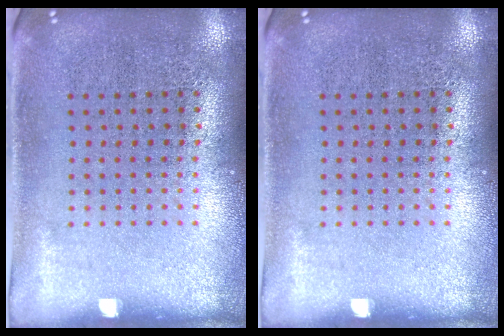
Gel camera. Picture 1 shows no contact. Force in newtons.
{"total": 0.0}